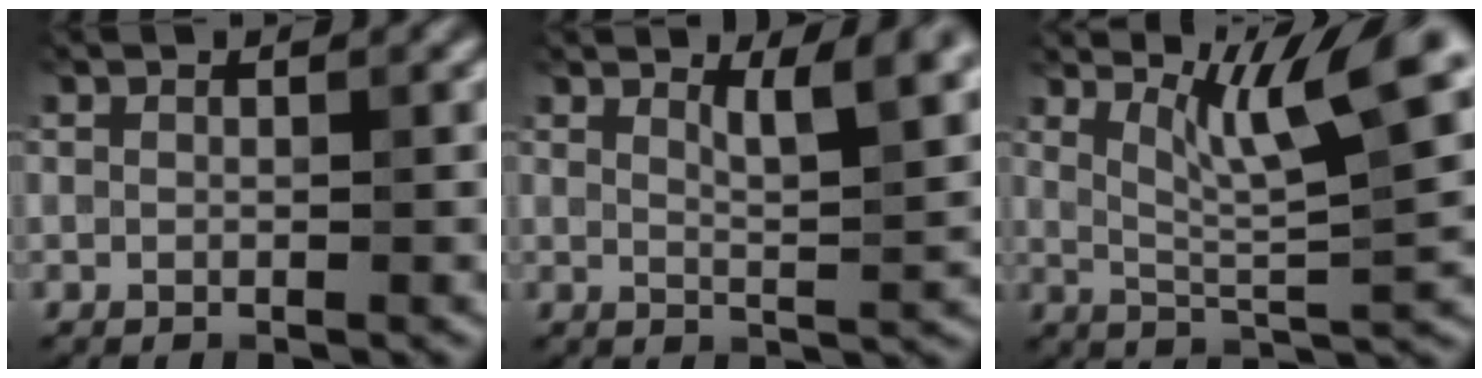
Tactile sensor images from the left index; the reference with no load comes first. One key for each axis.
{"total": 2.8, "fx": 1.8, "fy": 0.0, "fz": 2.2, "tx": -0.042, "ty": -0.001, "tz": 0.055}
{"total": 6.5, "fx": 3.2, "fy": 0.6, "fz": 5.6, "tx": -0.106, "ty": 0.009, "tz": 0.087}